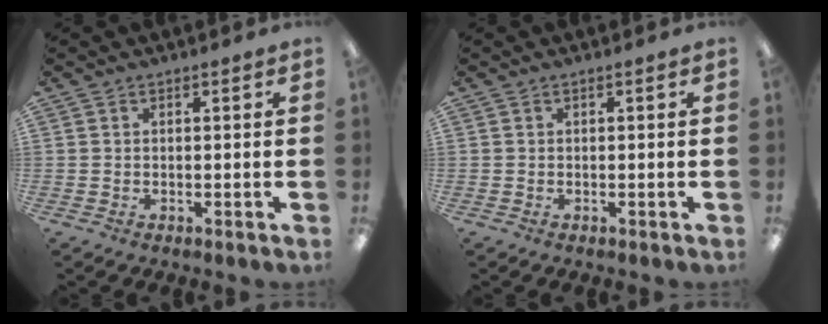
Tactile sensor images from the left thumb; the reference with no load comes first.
{"total": 0.0}